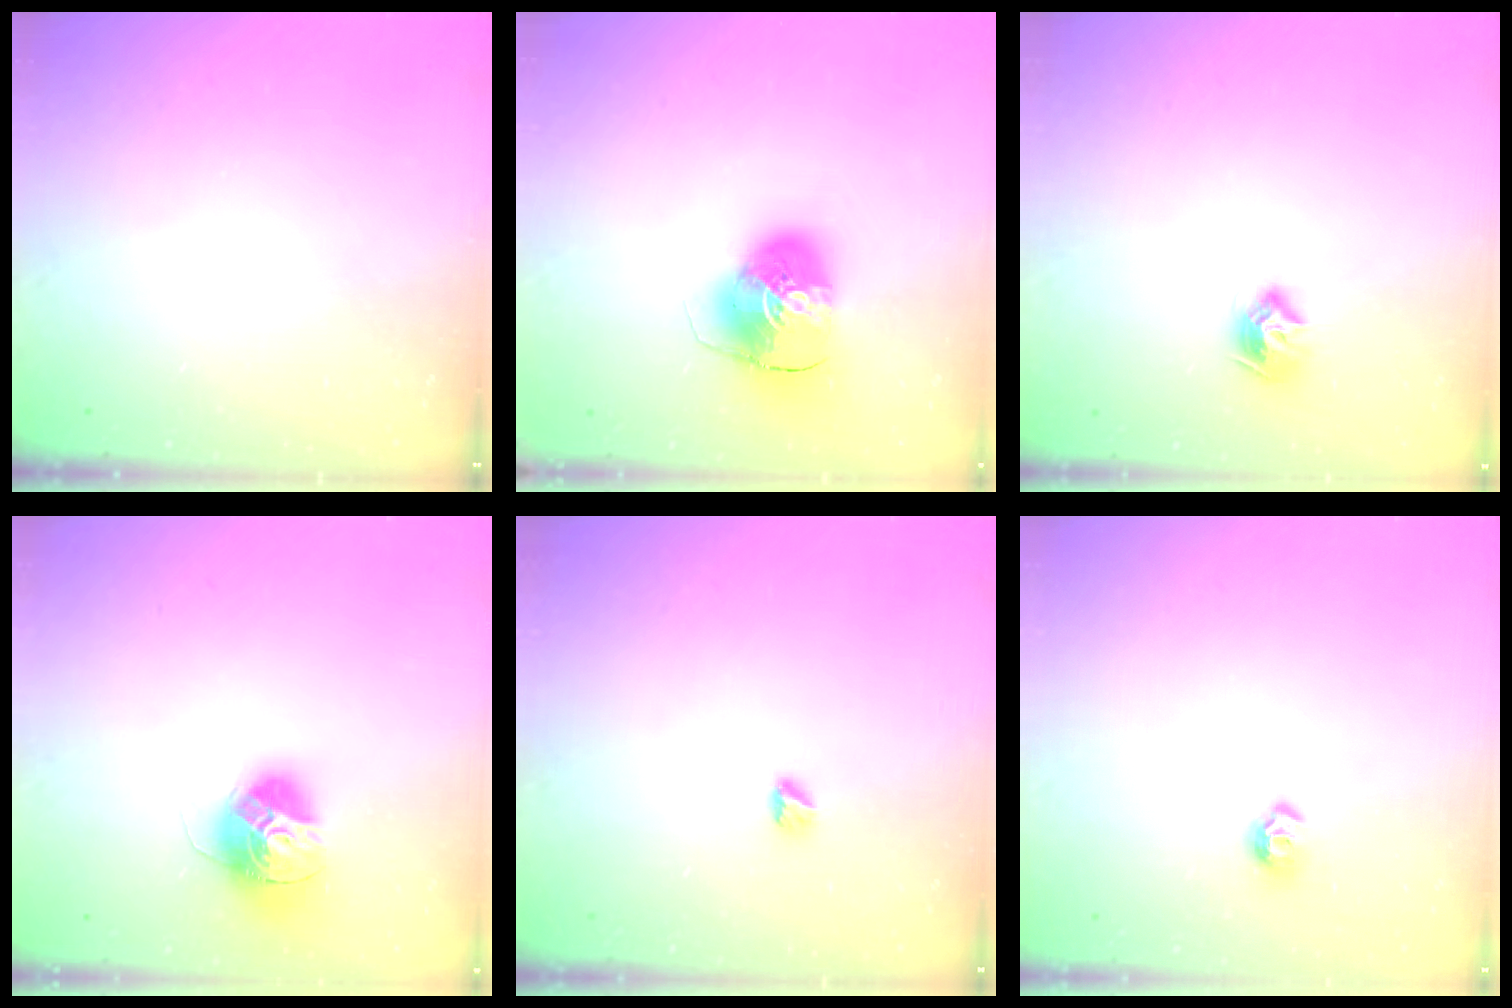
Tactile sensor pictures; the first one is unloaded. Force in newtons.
{"total": 10.4, "press": 10.3, "slide": 1.8}
{"total": 8.7, "press": 8.7, "slide": 0.4}
{"total": 13.7, "press": 13.7, "slide": 1.0}
{"total": 3.3, "press": 3.3, "slide": 0.4}
{"total": 6.8, "press": 6.7, "slide": 1.0}